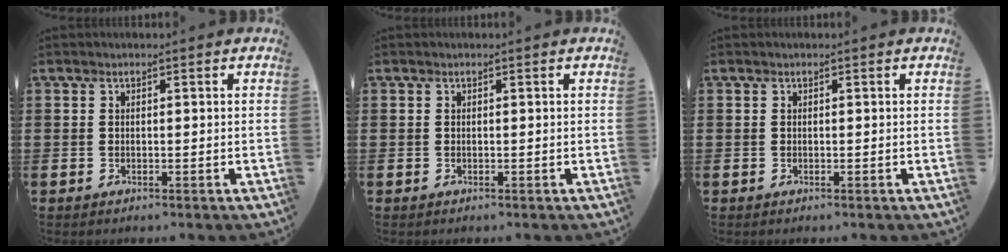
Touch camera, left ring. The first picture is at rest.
{"total": 0.0}
{"total": 0.0}